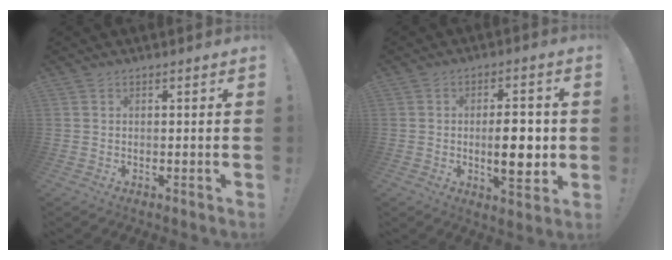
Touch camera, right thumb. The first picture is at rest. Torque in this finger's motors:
{"motor_torque": [-0.14, 0.67, 1.10, -0.24, 0.05]}